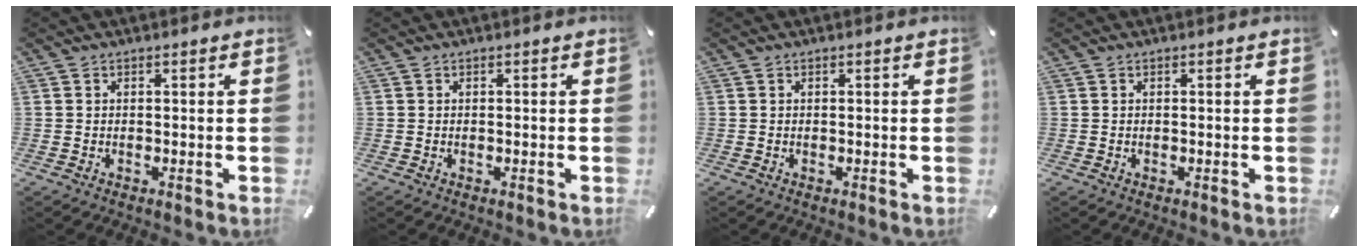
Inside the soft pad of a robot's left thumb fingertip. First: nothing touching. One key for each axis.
{"total": 0.0}
{"total": 0.0}
{"total": 0.0}